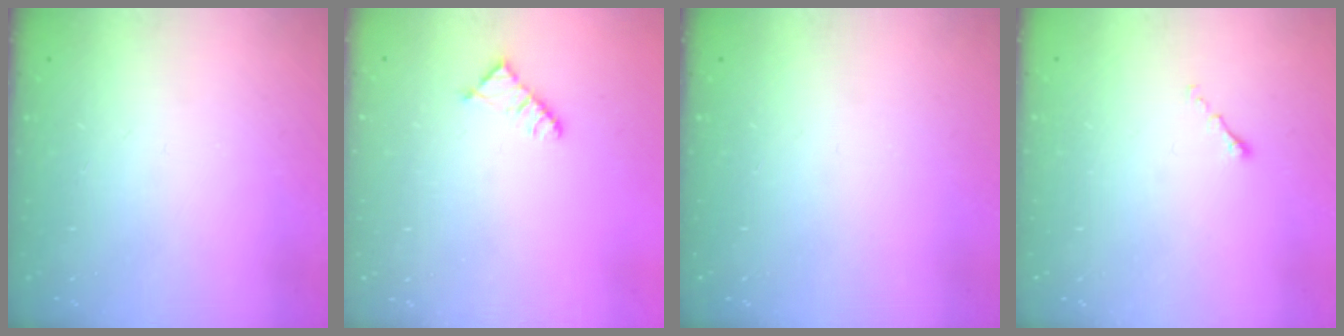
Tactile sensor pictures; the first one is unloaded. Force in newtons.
{"total": 2.3, "press": 2.3, "slide": 0.4}
{"total": 0.0}
{"total": 0.0}